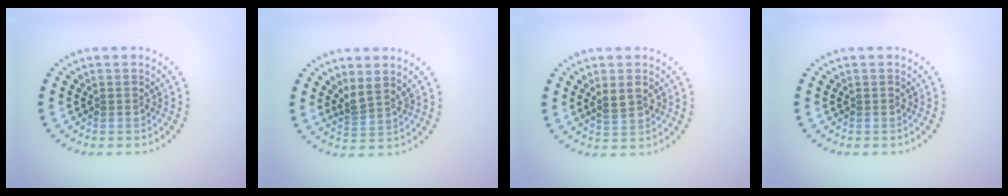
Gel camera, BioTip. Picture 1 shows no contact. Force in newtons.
{"total": 2.1, "press": 1.5, "slide": 1.4}
{"total": 2.1, "press": 2.1, "slide": 0.4}
{"total": 0.0}